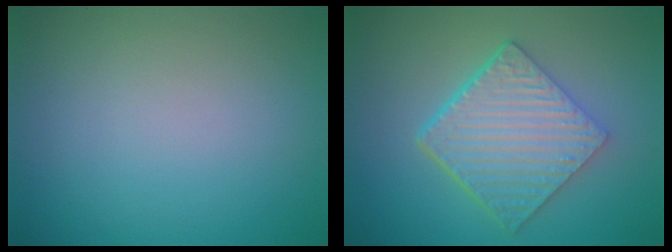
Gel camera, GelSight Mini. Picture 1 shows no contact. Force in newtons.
{"total": 6.6, "press": 4.6, "slide": 4.7}